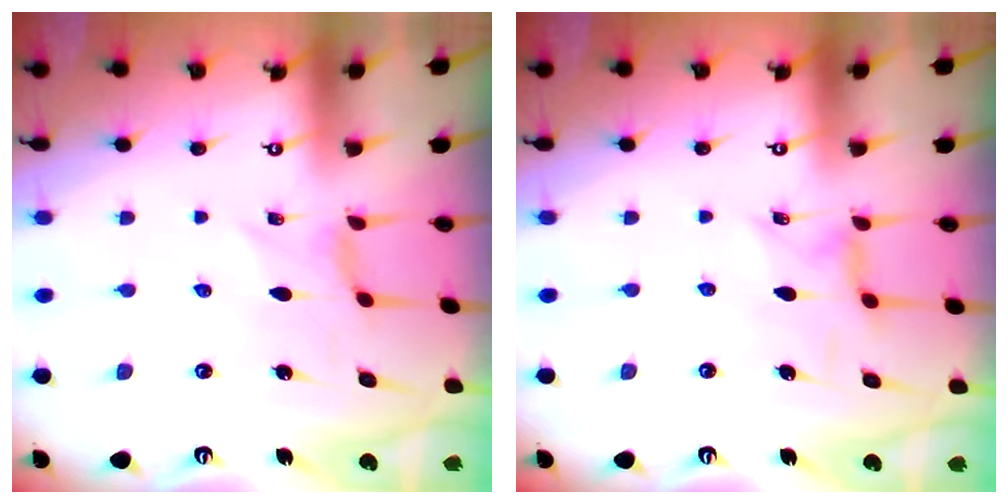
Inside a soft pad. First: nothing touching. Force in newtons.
{"total": 3.0, "press": 2.9, "slide": 0.4}